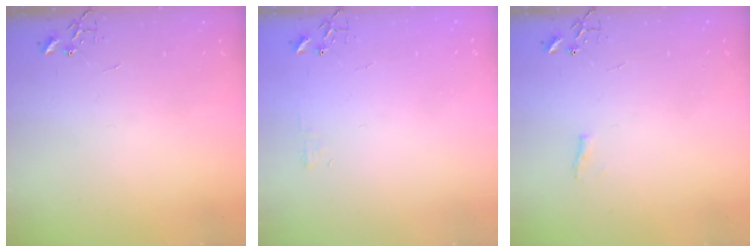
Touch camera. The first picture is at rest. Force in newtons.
{"total": 4.8, "press": 4.7, "slide": 0.7}
{"total": 4.7, "press": 4.6, "slide": 0.6}